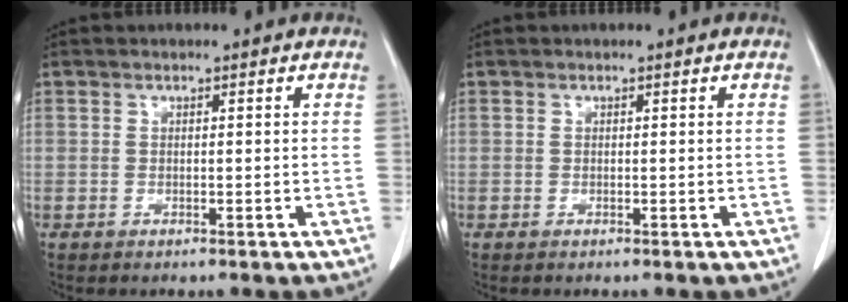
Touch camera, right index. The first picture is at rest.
{"total": 0.0}